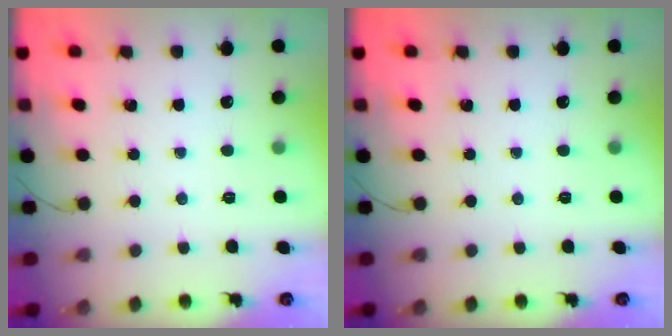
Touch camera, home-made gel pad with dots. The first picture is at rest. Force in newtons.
{"total": 0.0}